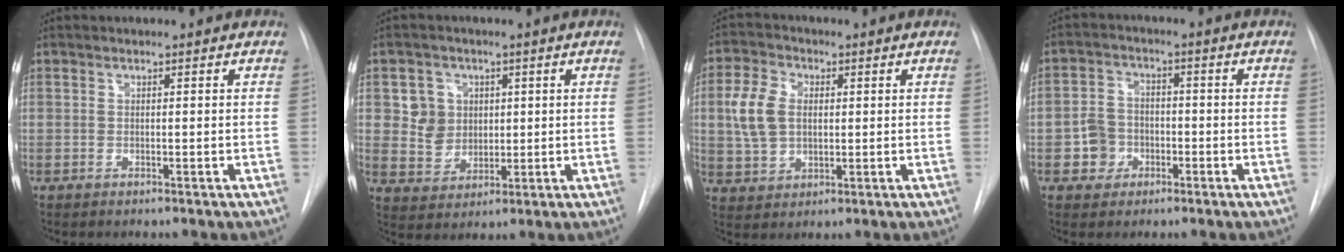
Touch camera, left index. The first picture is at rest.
{"total": 6.2, "force": [1.6, 5.8, 1.5], "torque": [-0.031, 0.016, 0.037]}
{"total": 7.6, "force": [1.1, 5.4, 5.3], "torque": [-0.126, 0.017, 0.026]}
{"total": 5.6, "force": [-2.1, 5.0, 1.4], "torque": [-0.028, 0.018, -0.029]}